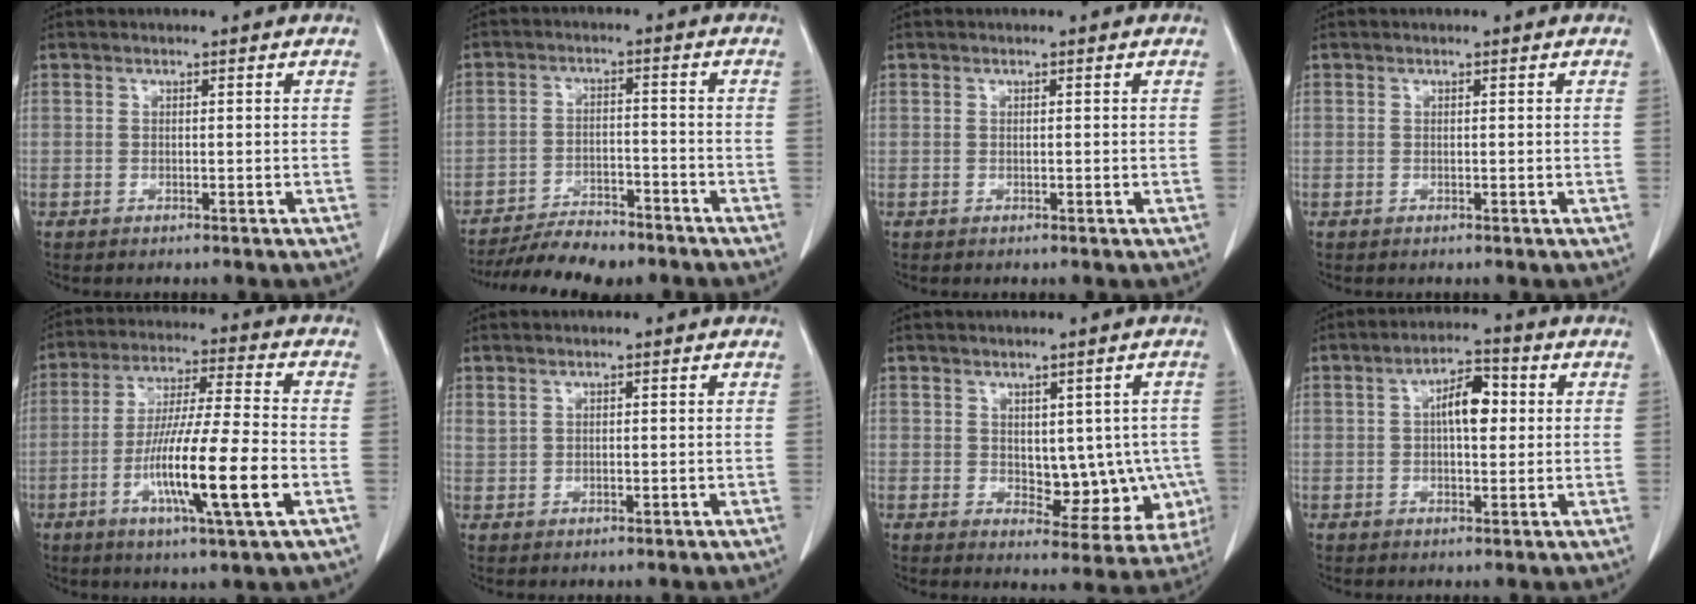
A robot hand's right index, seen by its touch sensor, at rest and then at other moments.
{"total": 9.4, "force": [-8.4, 2.3, 3.6], "torque": [-0.050, -0.010, -0.135]}
{"total": 0.0}
{"total": 0.0}
{"total": 14.9, "force": [-4.6, 0.2, 14.2], "torque": [-0.264, -0.014, -0.084]}
{"total": 1.1, "force": [0.8, 0.5, 0.6], "torque": [-0.015, 0.006, 0.021]}
{"total": 9.0, "force": [-0.5, 5.2, 7.3], "torque": [-0.069, 0.006, 0.012]}
{"total": 6.1, "force": [0.9, 2.5, 5.5], "torque": [-0.095, 0.015, 0.013]}